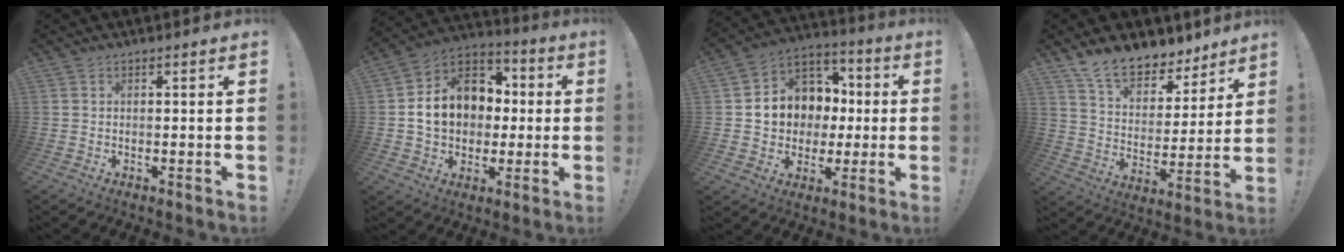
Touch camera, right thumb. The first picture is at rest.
{"total": 16.1, "force": [1.5, 12.7, 9.7], "torque": [-0.145, 0.010, 0.037]}
{"total": 11.4, "force": [0.3, 10.6, 4.3], "torque": [-0.057, 0.003, 0.026]}
{"total": 12.8, "force": [10.7, 5.6, 4.2], "torque": [-0.083, -0.083, 0.198]}